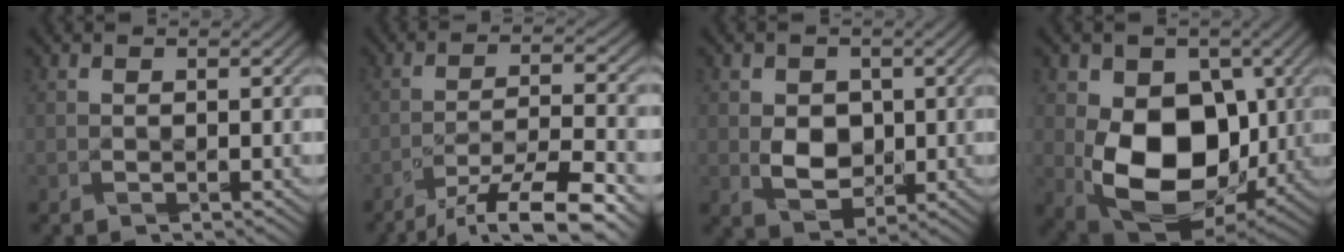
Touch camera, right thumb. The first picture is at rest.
{"total": 11.1, "force": [-8.3, 1.4, 7.2], "torque": [-0.139, -0.002, -0.135]}
{"total": 5.2, "force": [0.1, 3.9, 3.4], "torque": [-0.080, -0.001, -0.001]}
{"total": 13.4, "force": [-0.4, 9.1, 9.8], "torque": [-0.179, -0.020, -0.004]}